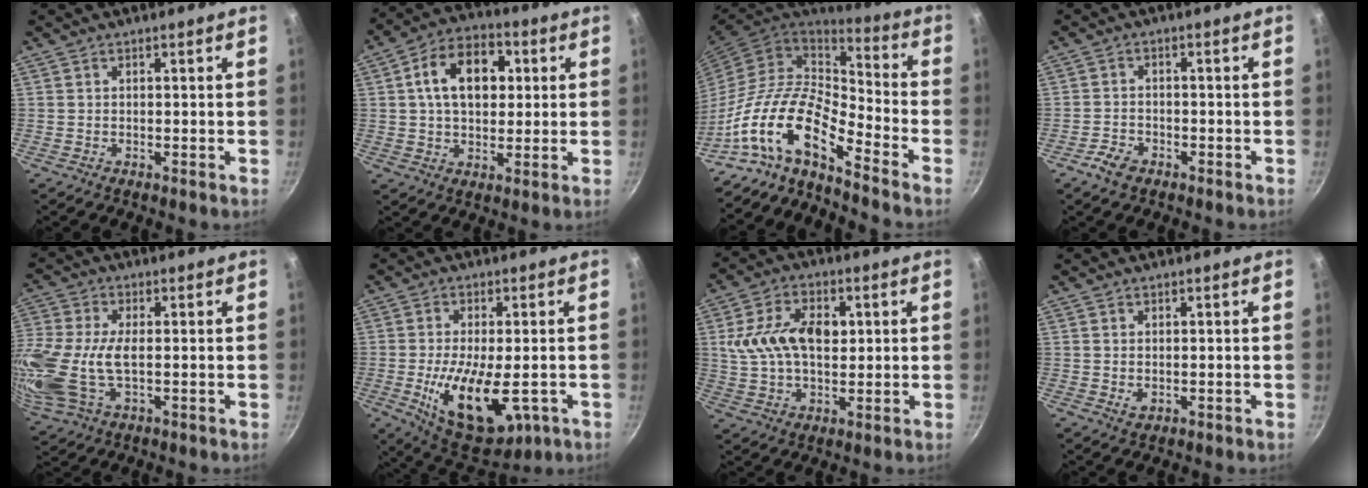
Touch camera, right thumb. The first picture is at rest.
{"total": 13.4, "force": [2.6, 9.1, 9.5], "torque": [-0.121, 0.017, 0.028]}
{"total": 16.9, "force": [-10.6, 5.6, 11.9], "torque": [-0.205, 0.057, -0.229]}
{"total": 4.0, "force": [-2.7, 2.2, 1.9], "torque": [-0.037, 0.022, -0.050]}
{"total": 19.1, "force": [-2.0, 10.4, 15.9], "torque": [-0.377, -0.010, -0.043]}
{"total": 16.8, "force": [-4.5, 7.8, 14.2], "torque": [-0.215, -0.004, -0.059]}
{"total": 12.7, "force": [2.1, 8.2, 9.5], "torque": [-0.159, 0.012, 0.032]}
{"total": 1.6, "force": [0.1, 1.1, 1.1], "torque": [-0.018, -0.004, 0.003]}